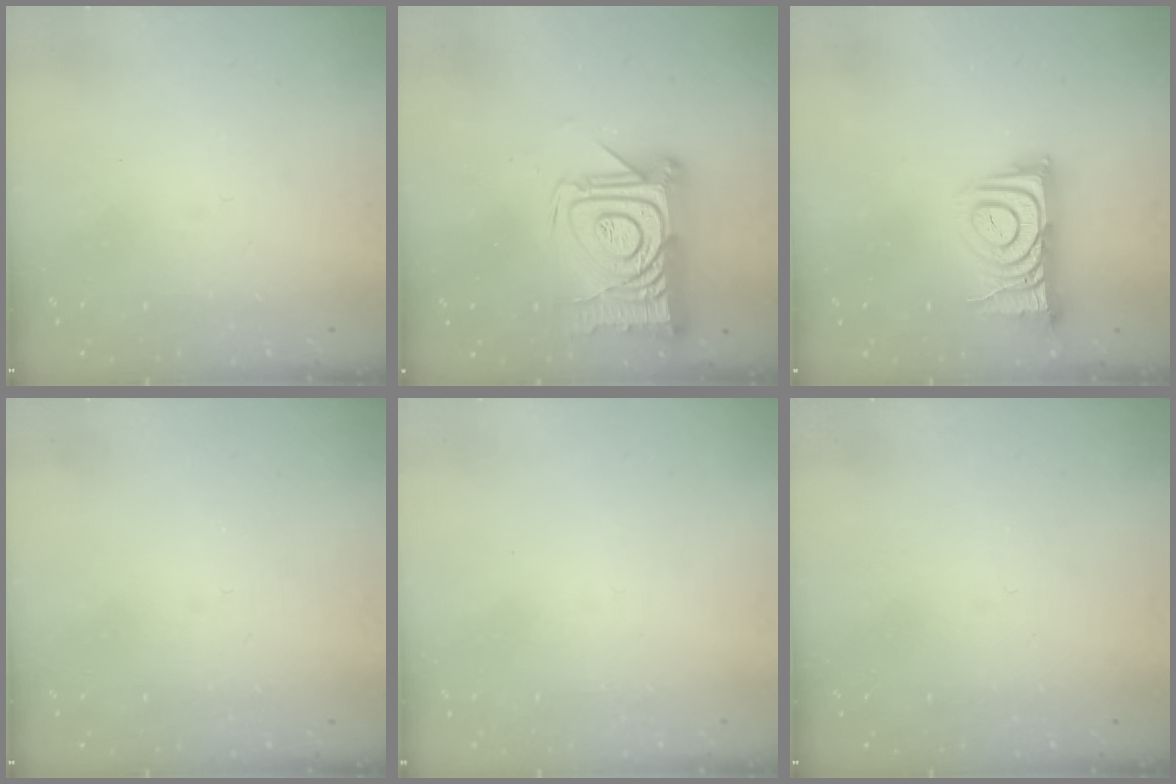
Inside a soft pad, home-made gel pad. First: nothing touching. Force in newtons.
{"total": 22.4, "press": 22.4, "slide": 1.7}
{"total": 11.3, "press": 11.2, "slide": 1.0}
{"total": 0.0}
{"total": 1.7, "press": 1.7, "slide": 0.1}
{"total": 0.0}